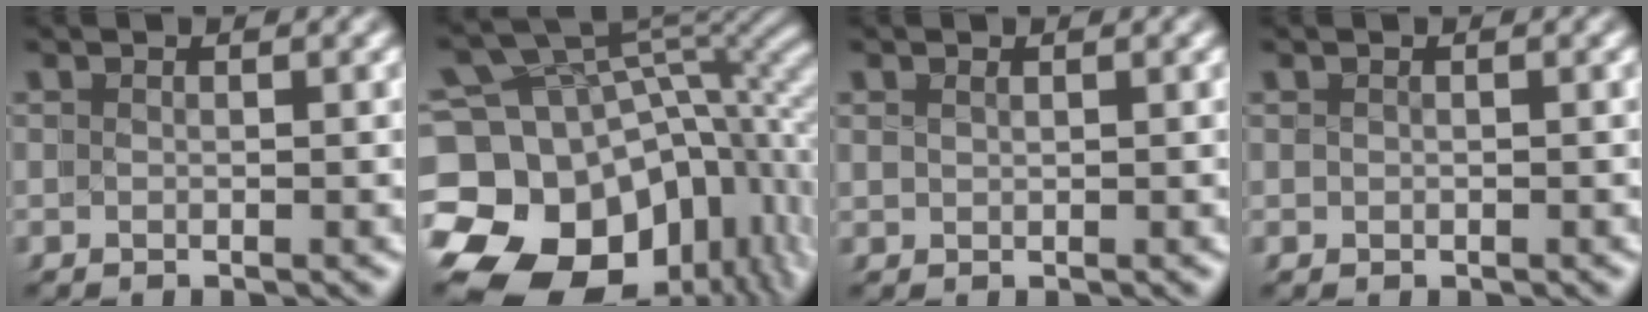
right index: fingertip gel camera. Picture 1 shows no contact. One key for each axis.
{"total": 18.8, "fx": -4.0, "fy": 14.6, "fz": 11.3, "tx": -0.189, "ty": -0.057, "tz": -0.054}
{"total": 1.1, "fx": 0.4, "fy": -0.7, "fz": -0.7, "tx": 0.014, "ty": -0.008, "tz": 0.017}
{"total": 0.7, "fx": 0.1, "fy": -0.4, "fz": -0.5, "tx": 0.007, "ty": -0.008, "tz": 0.006}